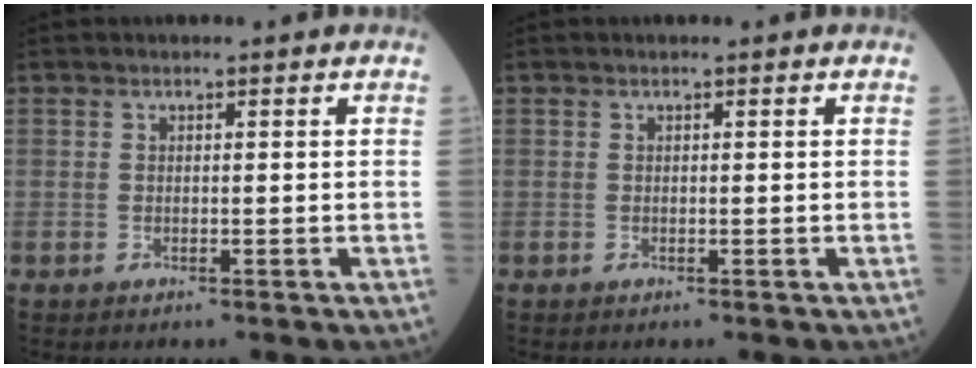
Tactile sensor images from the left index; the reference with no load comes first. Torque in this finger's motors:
{"motor_torque": [0.00, 0.00, 0.01, -0.01]}